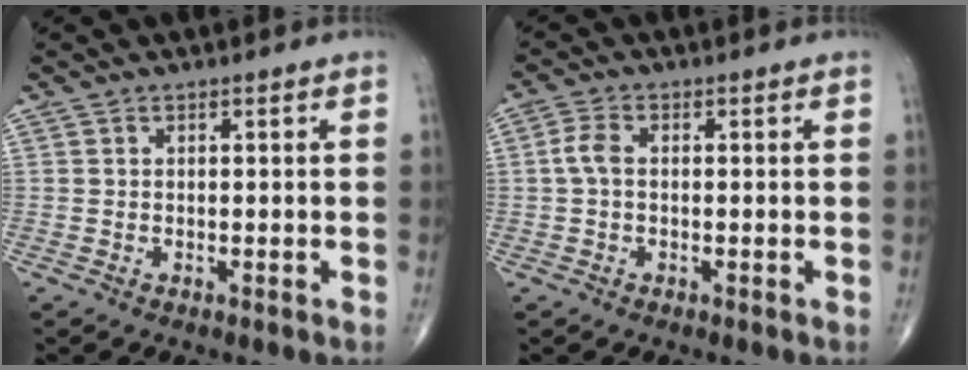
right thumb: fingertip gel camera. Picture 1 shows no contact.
{"total": 3.3, "force": [0.0, 2.0, 2.6], "torque": [-0.057, 0.008, -0.006]}